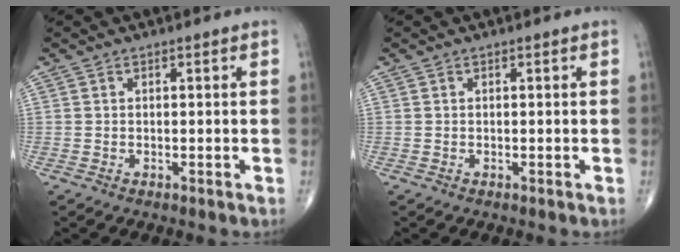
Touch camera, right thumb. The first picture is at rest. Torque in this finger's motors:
{"motor_torque": [0.00, 0.00, 0.00, 0.00, 0.00]}